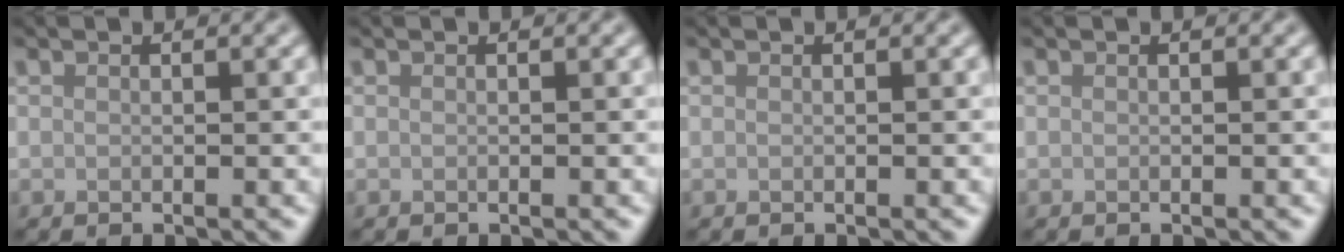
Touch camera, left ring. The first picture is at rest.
{"total": 0.0}
{"total": 0.0}
{"total": 0.0}